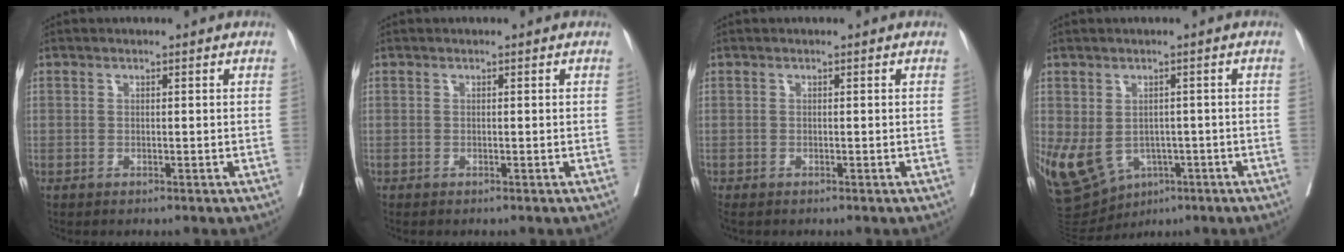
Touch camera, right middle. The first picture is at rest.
{"total": 0.0}
{"total": 1.1, "force": [-1.0, 0.4, 0.3], "torque": [-0.012, -0.005, -0.019]}
{"total": 12.1, "force": [-4.6, 8.8, 6.9], "torque": [-0.150, -0.001, -0.059]}